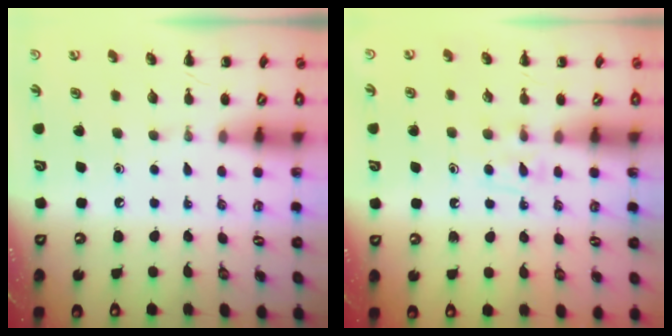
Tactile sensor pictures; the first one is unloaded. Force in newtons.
{"total": 4.8, "press": 4.5, "slide": 1.7}